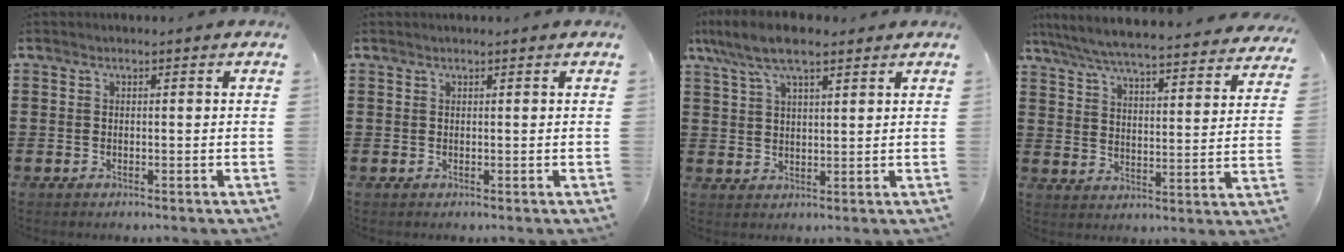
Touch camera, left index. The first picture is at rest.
{"total": 0.0}
{"total": 7.6, "force": [5.4, 2.3, 4.8], "torque": [-0.107, -0.002, 0.098]}
{"total": 5.8, "force": [5.5, -0.1, 2.0], "torque": [-0.064, -0.043, 0.091]}